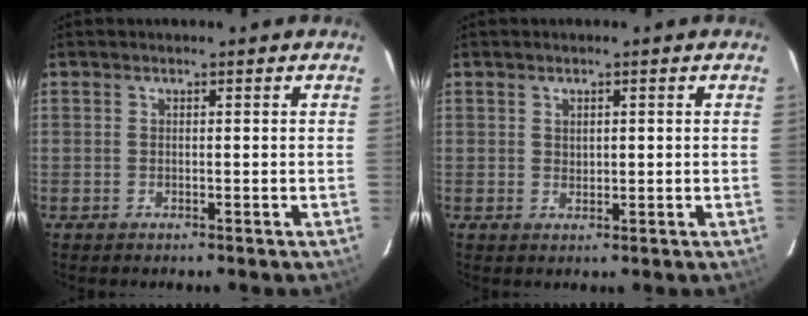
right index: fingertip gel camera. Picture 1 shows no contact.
{"total": 1.3, "force": [0.6, 0.9, 0.6], "torque": [-0.008, 0.003, 0.013]}